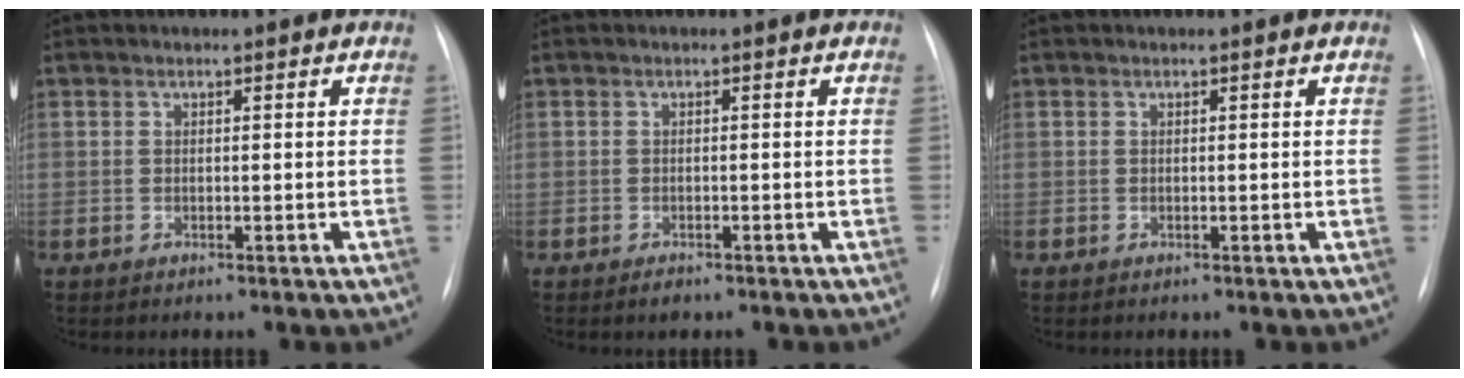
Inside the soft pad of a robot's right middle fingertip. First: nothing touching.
{"total": 0.9, "force": [-0.6, 0.4, 0.5], "torque": [-0.004, 0.000, -0.004]}
{"total": 0.0}